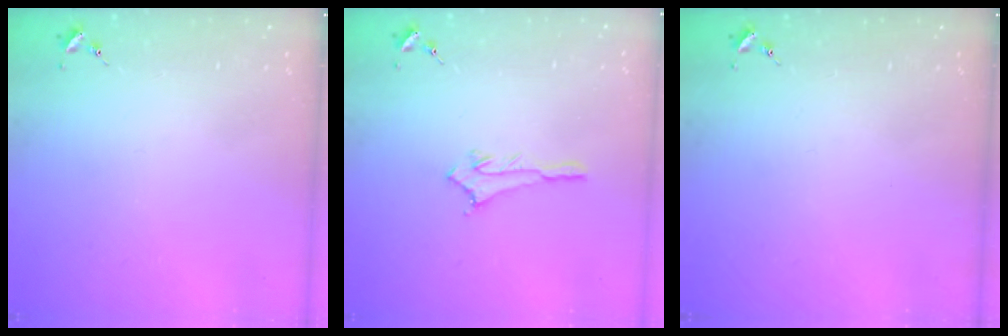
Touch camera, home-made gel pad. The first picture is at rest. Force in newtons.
{"total": 2.8, "press": 2.8, "slide": 0.4}
{"total": 0.0}